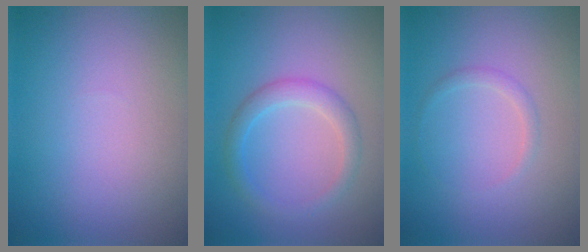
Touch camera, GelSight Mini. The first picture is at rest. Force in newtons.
{"total": 2.4, "press": 2.4, "slide": 0.1}
{"total": 1.0, "press": 1.0, "slide": 0.1}